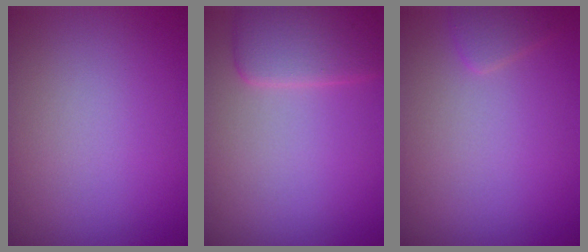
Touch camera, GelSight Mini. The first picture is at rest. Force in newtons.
{"total": 3.5, "press": 3.5, "slide": 0.3}
{"total": 1.1, "press": 1.1, "slide": 0.1}